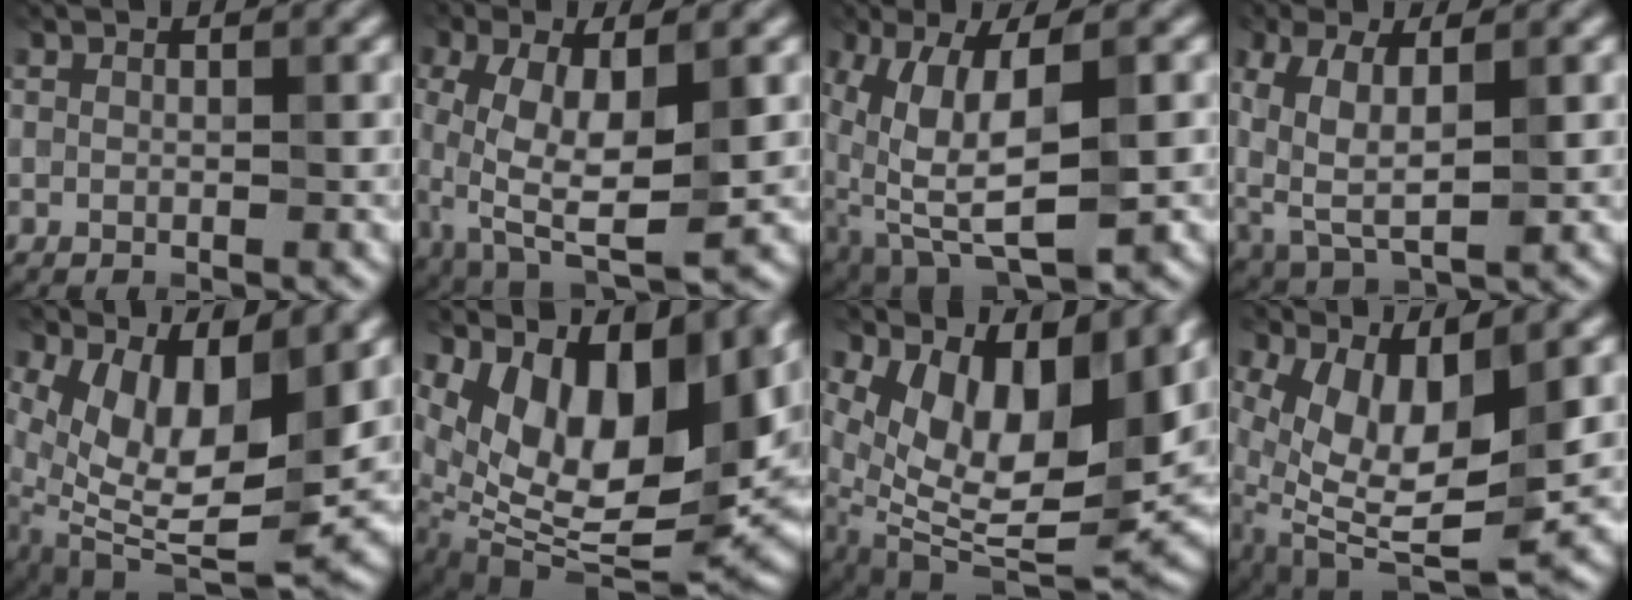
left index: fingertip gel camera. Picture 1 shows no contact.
{"total": 8.3, "force": [-0.5, 3.6, 7.4], "torque": [-0.153, -0.003, -0.001]}
{"total": 8.9, "force": [-0.5, 4.1, 7.9], "torque": [-0.167, -0.015, 0.007]}
{"total": 5.2, "force": [0.6, 2.4, 4.6], "torque": [-0.110, -0.006, 0.023]}
{"total": 8.1, "force": [1.8, 3.9, 6.9], "torque": [-0.147, -0.023, 0.044]}
{"total": 12.9, "force": [4.6, 6.6, 10.2], "torque": [-0.166, -0.008, 0.094]}
{"total": 10.2, "force": [2.9, 5.3, 8.2], "torque": [-0.151, -0.025, 0.062]}
{"total": 7.8, "force": [0.6, 3.4, 7.0], "torque": [-0.159, -0.018, 0.024]}